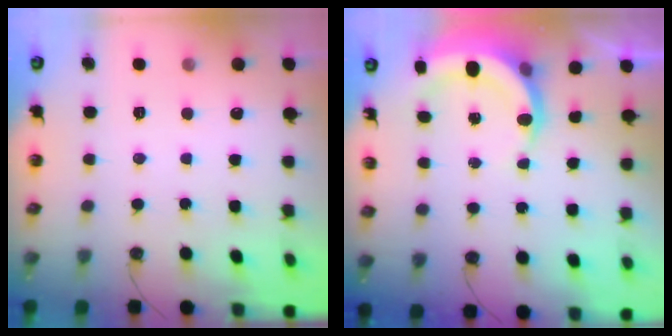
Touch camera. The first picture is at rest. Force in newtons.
{"total": 6.4, "press": 6.2, "slide": 1.4}